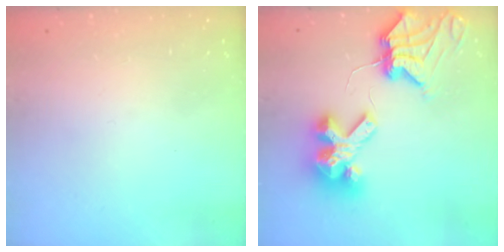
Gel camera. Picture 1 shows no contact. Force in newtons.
{"total": 12.0, "press": 11.9, "slide": 1.3}